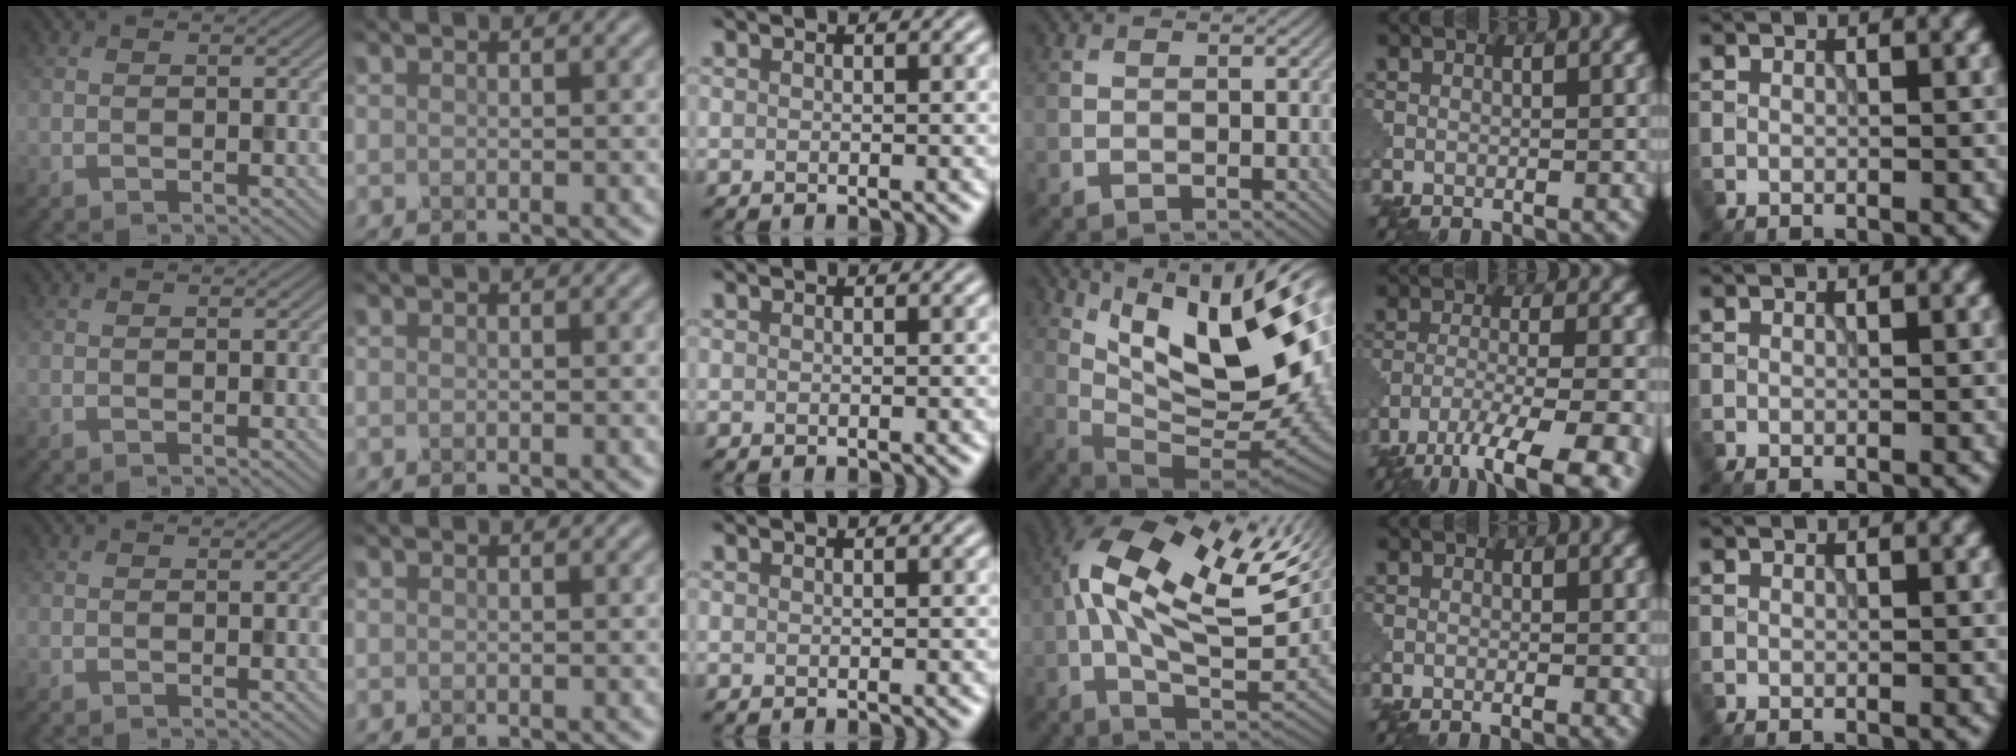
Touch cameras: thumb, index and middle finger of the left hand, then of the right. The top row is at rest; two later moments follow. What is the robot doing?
{"motion": "shake", "object": "salt shaker"}